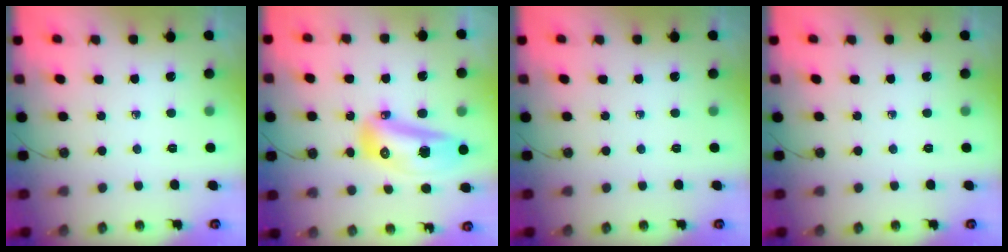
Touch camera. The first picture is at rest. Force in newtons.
{"total": 14.6, "press": 14.5, "slide": 1.7}
{"total": 0.0}
{"total": 0.0}